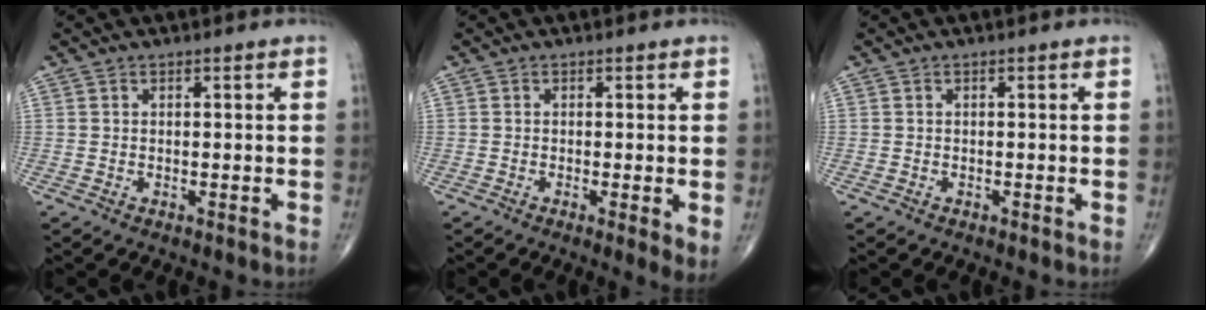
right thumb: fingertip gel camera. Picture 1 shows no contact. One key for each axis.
{"total": 3.3, "fx": -0.5, "fy": 0.6, "fz": 3.3, "tx": -0.057, "ty": -0.014, "tz": -0.012}
{"total": 0.0}